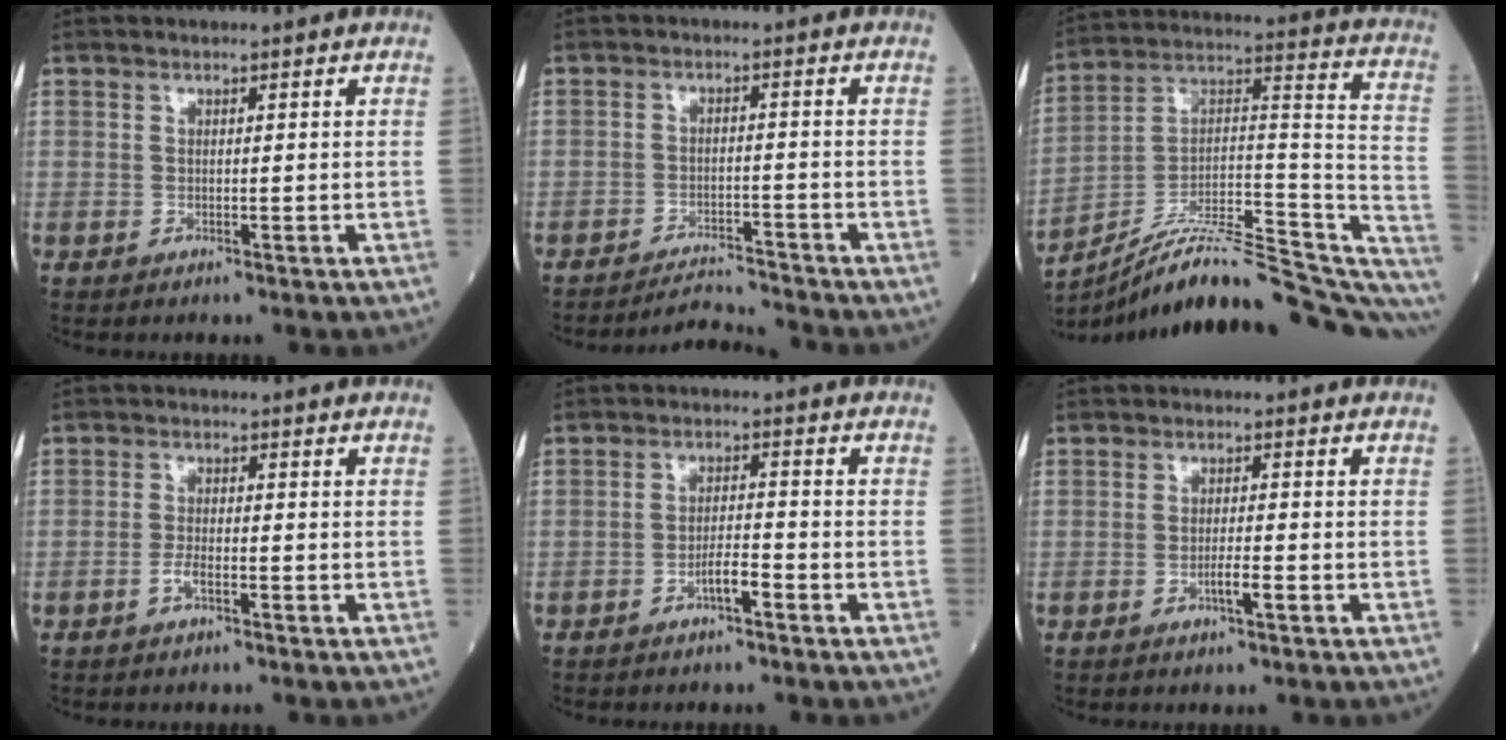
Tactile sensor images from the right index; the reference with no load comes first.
{"total": 4.6, "force": [-4.4, -1.2, -0.5], "torque": [0.005, -0.010, -0.076]}
{"total": 25.1, "force": [-20.3, 4.1, 14.1], "torque": [-0.156, 0.043, -0.306]}
{"total": 2.1, "force": [-1.1, 0.4, 1.7], "torque": [-0.032, 0.002, -0.024]}
{"total": 3.1, "force": [-1.9, 0.5, 2.5], "torque": [-0.039, 0.004, -0.037]}
{"total": 2.5, "force": [-1.1, 0.1, 2.3], "torque": [-0.037, 0.000, -0.021]}